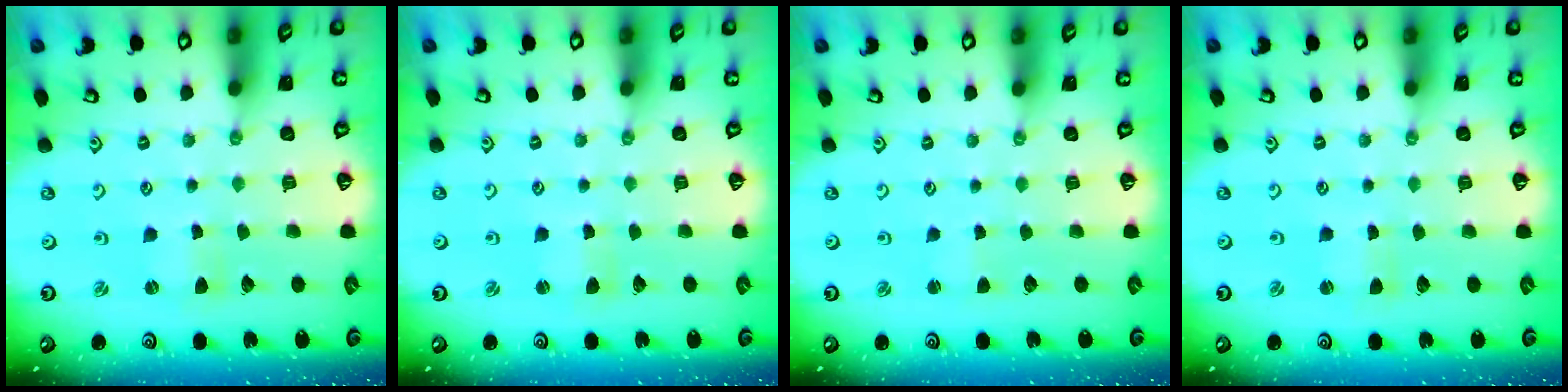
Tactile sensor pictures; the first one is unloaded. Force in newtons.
{"total": 1.7, "press": 1.7, "slide": 0.4}
{"total": 1.6, "press": 1.6, "slide": 0.3}
{"total": 0.8, "press": 0.8, "slide": 0.2}